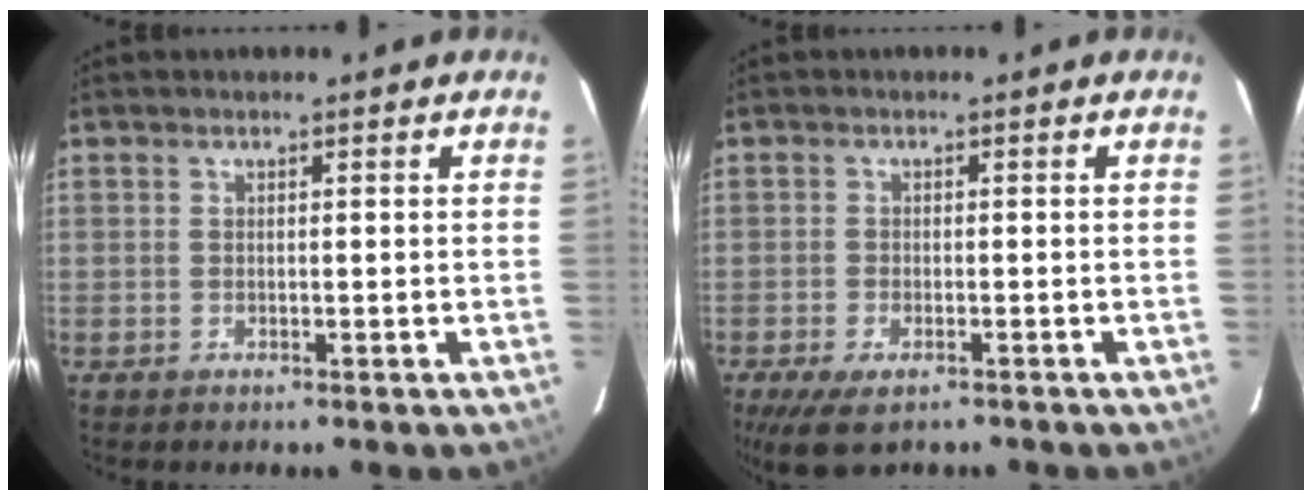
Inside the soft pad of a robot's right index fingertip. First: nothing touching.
{"total": 6.3, "force": [-4.4, 2.5, 3.8], "torque": [-0.067, -0.011, -0.071]}